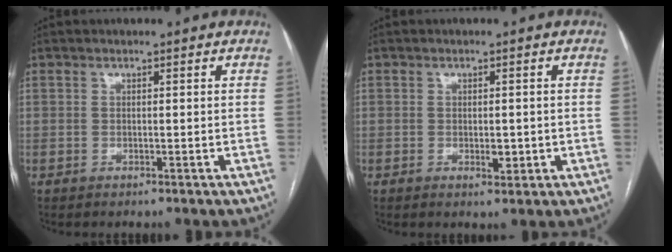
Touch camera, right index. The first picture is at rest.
{"total": 2.3, "force": [-0.4, 1.2, 1.9], "torque": [-0.027, -0.002, 0.000]}